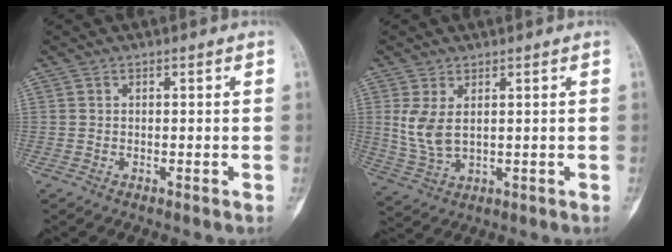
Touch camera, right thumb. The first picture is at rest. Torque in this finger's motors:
{"motor_torque": [-0.62, 0.55, 0.46, 0.76, 0.03]}